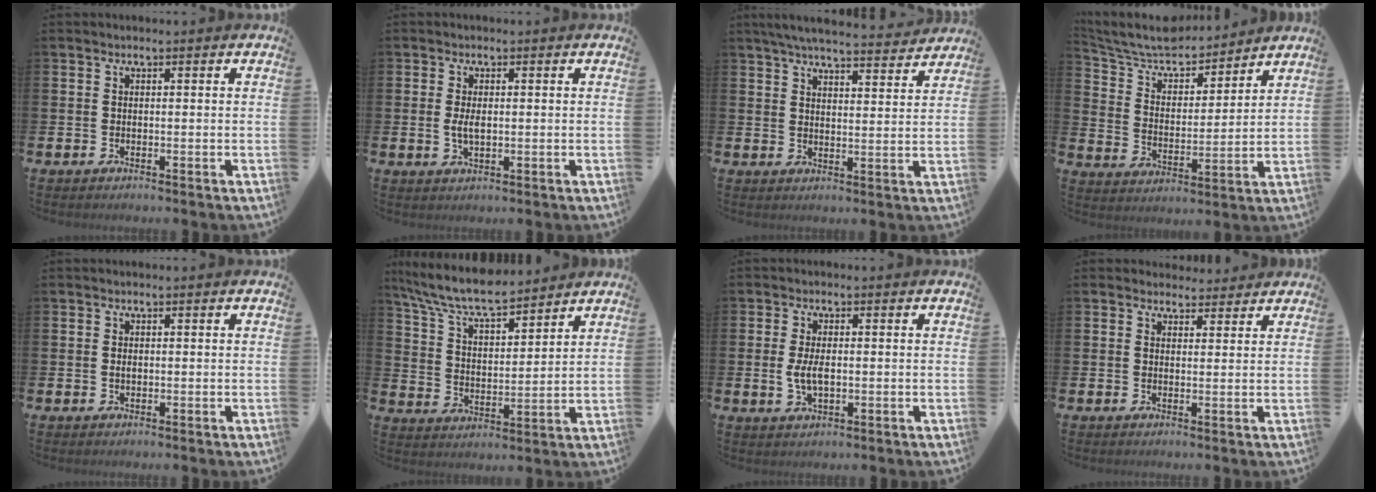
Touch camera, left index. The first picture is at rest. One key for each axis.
{"total": 2.4, "fx": -0.5, "fy": 1.1, "fz": 2.0, "tx": -0.027, "ty": 0.002, "tz": -0.014}
{"total": 6.0, "fx": 5.8, "fy": 0.5, "fz": 1.5, "tx": -0.037, "ty": -0.037, "tz": 0.101}
{"total": 7.5, "fx": 6.9, "fy": 2.2, "fz": 2.0, "tx": -0.078, "ty": -0.050, "tz": 0.120}
{"total": 0.8, "fx": -0.6, "fy": 0.3, "fz": 0.4, "tx": -0.003, "ty": 0.003, "tz": -0.013}
{"total": 7.5, "fx": 6.9, "fy": 1.2, "fz": 2.8, "tx": -0.084, "ty": -0.039, "tz": 0.122}
{"total": 3.4, "fx": -0.7, "fy": 1.7, "fz": 2.9, "tx": -0.057, "ty": 0.003, "tz": -0.018}
{"total": 2.2, "fx": 2.0, "fy": 0.9, "fz": -0.3, "tx": 0.013, "ty": -0.010, "tz": 0.035}